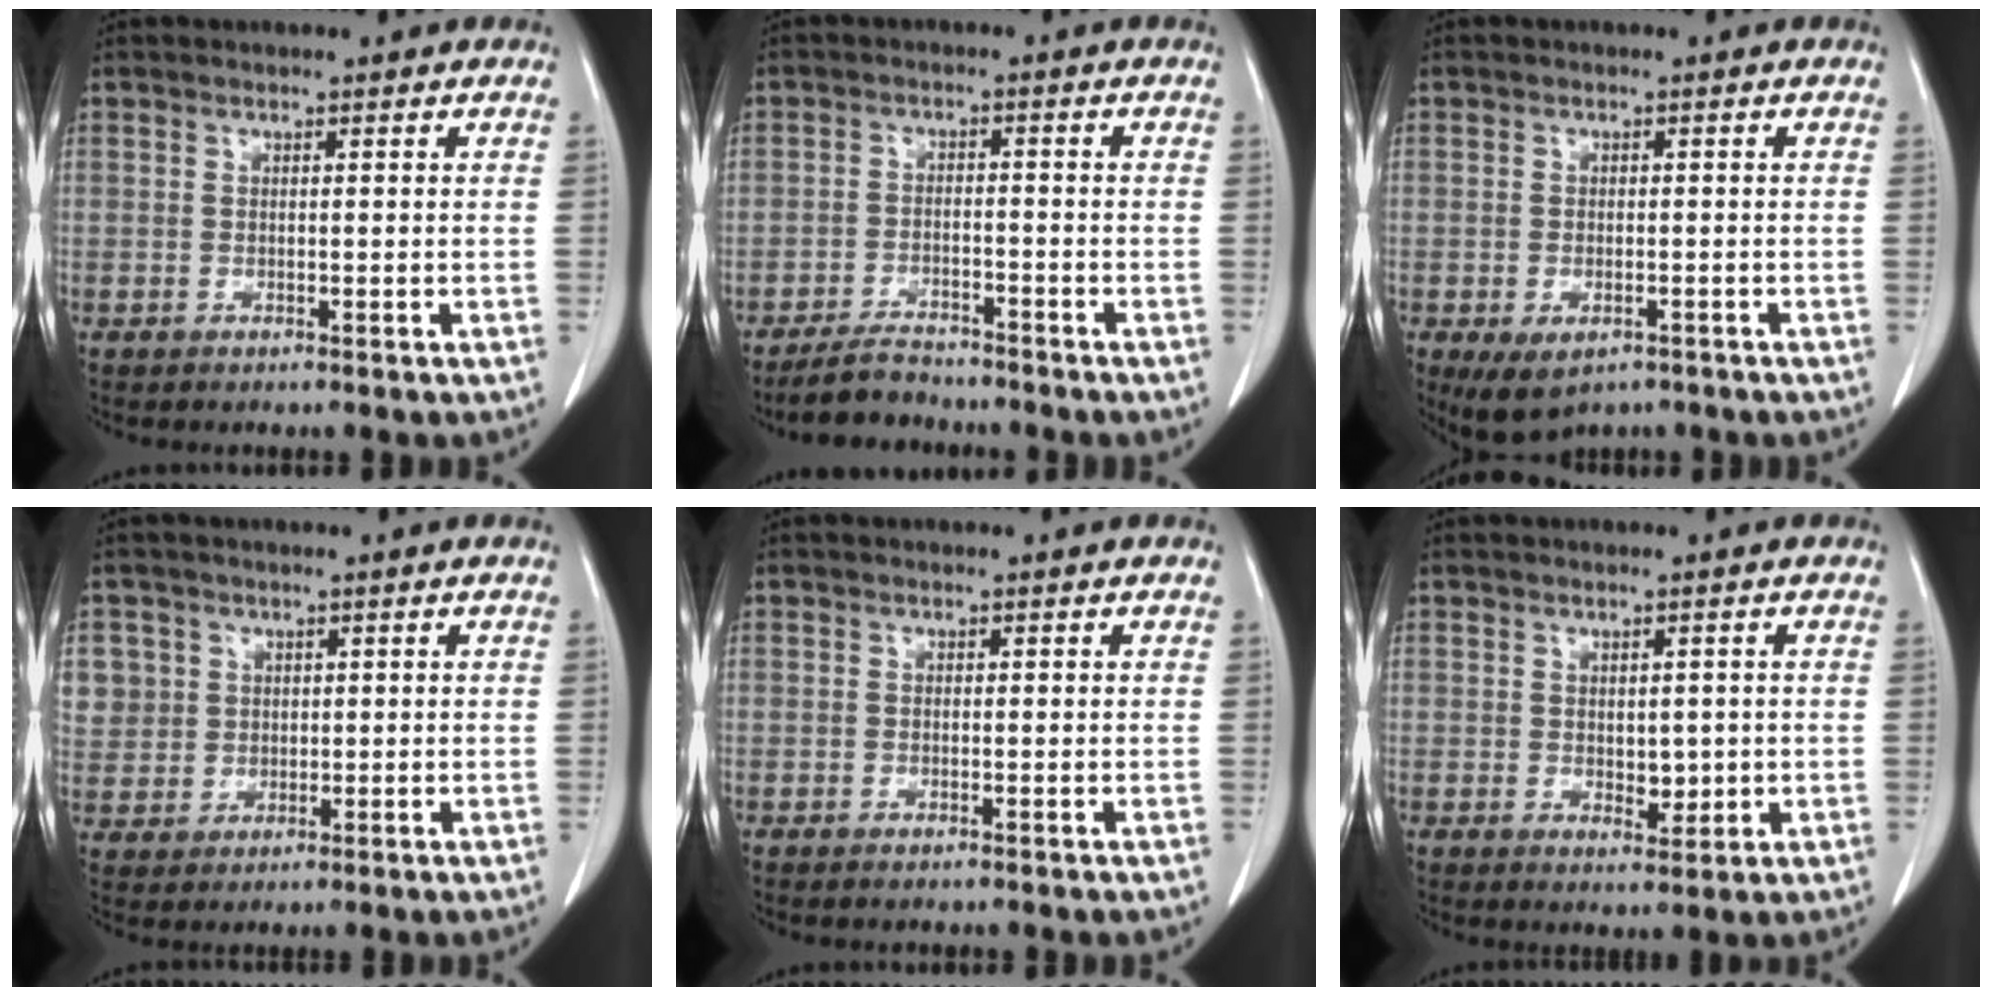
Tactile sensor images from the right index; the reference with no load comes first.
{"total": 4.8, "force": [-4.4, 1.5, 1.1], "torque": [-0.023, -0.007, -0.078]}
{"total": 5.8, "force": [-3.5, 3.2, 3.4], "torque": [-0.058, -0.008, -0.046]}
{"total": 8.0, "force": [2.6, 7.5, 1.1], "torque": [-0.038, 0.019, 0.070]}
{"total": 0.5, "force": [-0.4, 0.1, 0.3], "torque": [-0.006, -0.001, -0.007]}
{"total": 3.1, "force": [0.0, 1.8, 2.5], "torque": [-0.033, -0.005, 0.009]}